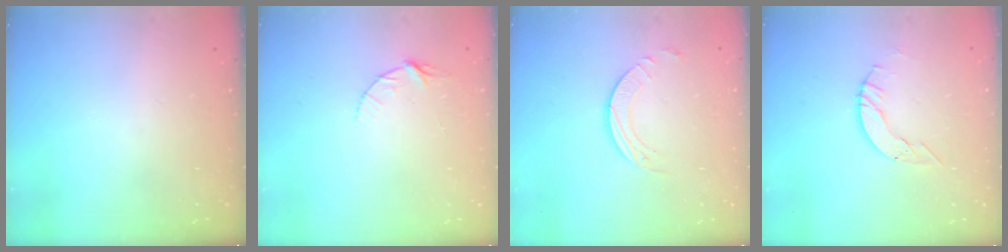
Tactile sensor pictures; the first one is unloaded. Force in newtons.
{"total": 4.3, "press": 4.3, "slide": 0.5}
{"total": 3.8, "press": 3.8, "slide": 0.3}
{"total": 4.4, "press": 4.4, "slide": 0.2}